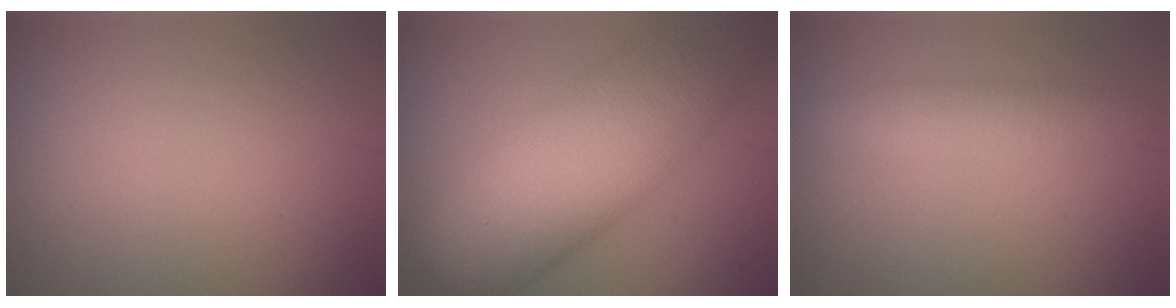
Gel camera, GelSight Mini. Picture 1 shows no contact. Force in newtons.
{"total": 12.2, "press": 12.2, "slide": 0.4}
{"total": 3.0, "press": 3.0, "slide": 0.0}